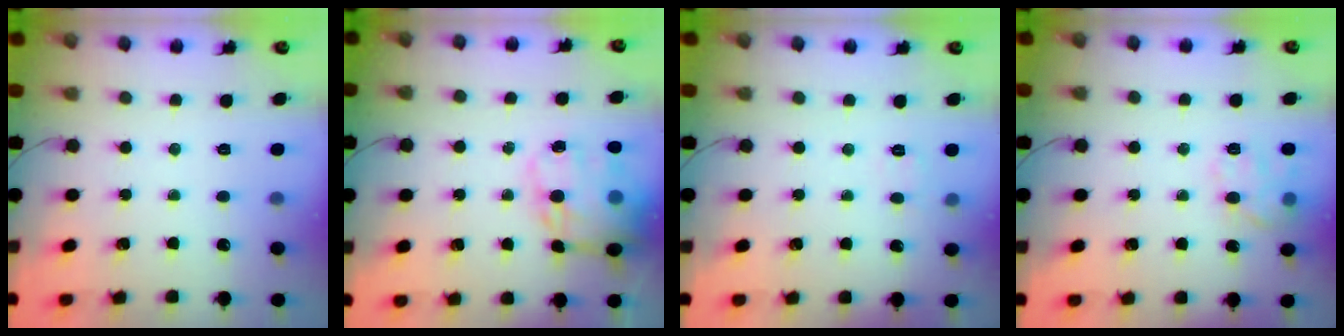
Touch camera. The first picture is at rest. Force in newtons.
{"total": 17.4, "press": 17.0, "slide": 4.0}
{"total": 2.9, "press": 2.5, "slide": 1.4}
{"total": 8.2, "press": 8.2, "slide": 0.4}